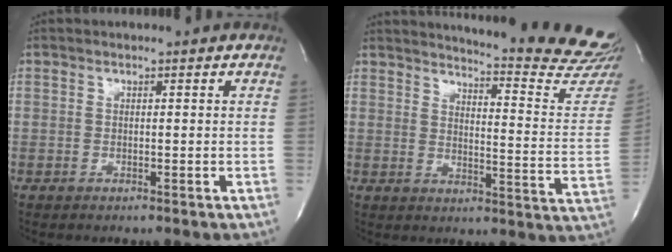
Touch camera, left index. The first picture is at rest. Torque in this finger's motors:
{"motor_torque": [0.24, -0.23, 0.41, 0.06]}